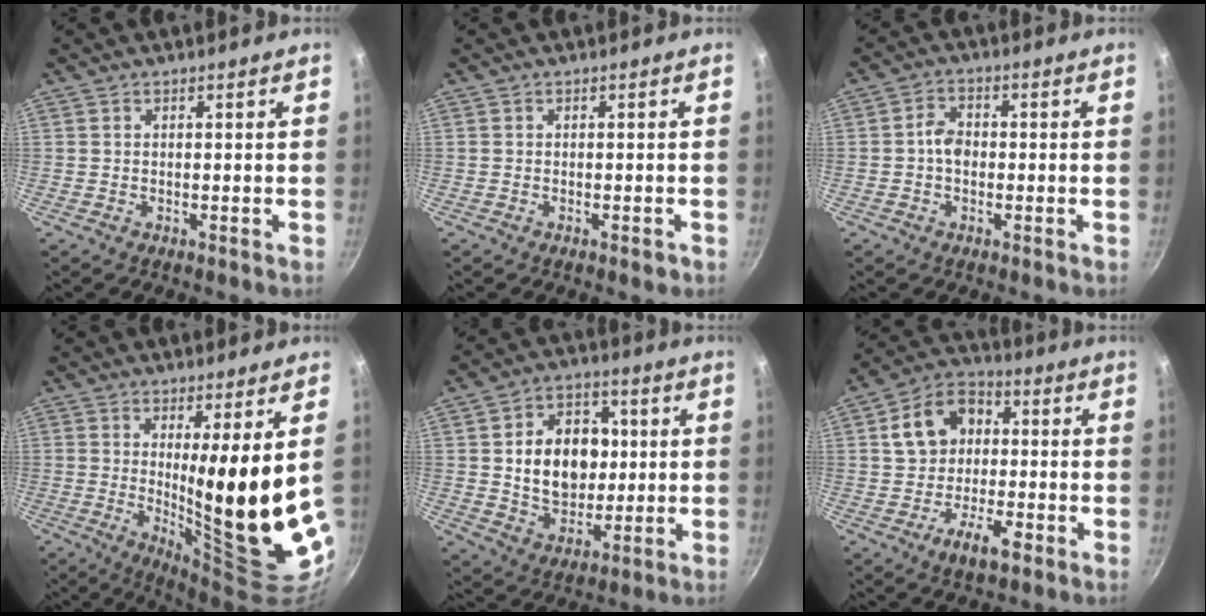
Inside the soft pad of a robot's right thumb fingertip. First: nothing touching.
{"total": 1.2, "force": [-0.7, 0.5, 0.8], "torque": [-0.010, 0.005, -0.010]}
{"total": 3.7, "force": [-0.5, 2.9, 2.4], "torque": [-0.027, 0.015, -0.013]}
{"total": 16.5, "force": [1.4, 2.5, 16.2], "torque": [-0.234, -0.050, 0.038]}
{"total": 14.9, "force": [1.4, 11.3, 9.6], "torque": [-0.109, 0.005, 0.028]}
{"total": 12.5, "force": [-1.9, 8.9, 8.5], "torque": [-0.113, 0.037, -0.048]}